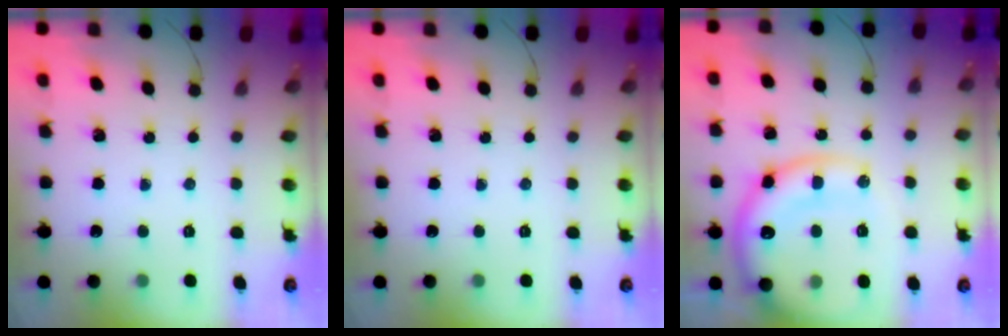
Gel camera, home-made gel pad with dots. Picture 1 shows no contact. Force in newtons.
{"total": 0.0}
{"total": 18.9, "press": 18.5, "slide": 3.6}